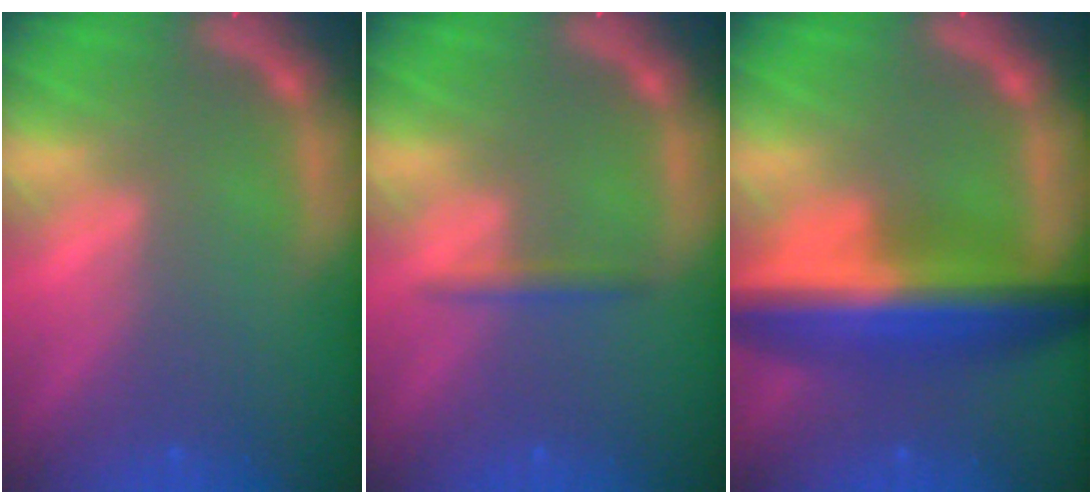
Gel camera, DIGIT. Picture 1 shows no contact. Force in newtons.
{"total": 1.4}
{"total": 10.0}